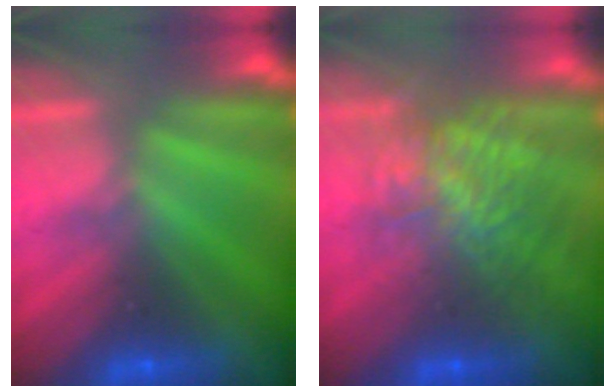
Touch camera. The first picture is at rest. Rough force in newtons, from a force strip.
{"total": 8.9}